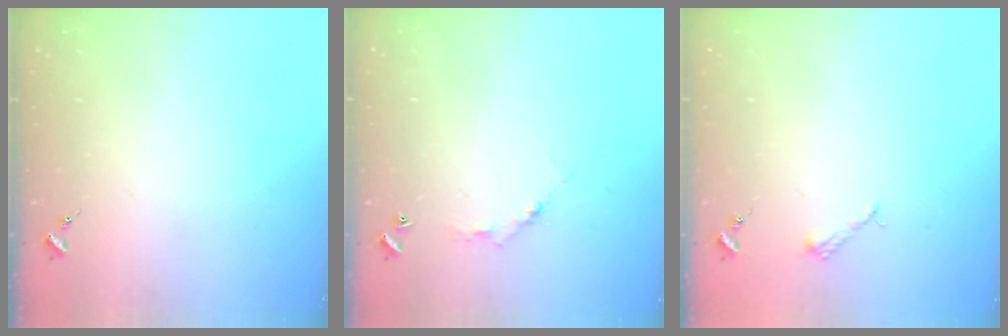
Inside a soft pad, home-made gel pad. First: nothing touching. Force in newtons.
{"total": 4.1, "press": 4.1, "slide": 0.3}
{"total": 2.2, "press": 2.2, "slide": 0.3}